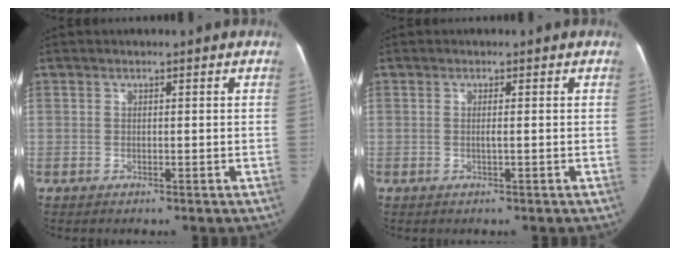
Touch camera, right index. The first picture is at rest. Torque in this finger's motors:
{"motor_torque": [-0.04, 0.01, -0.01, 0.02]}